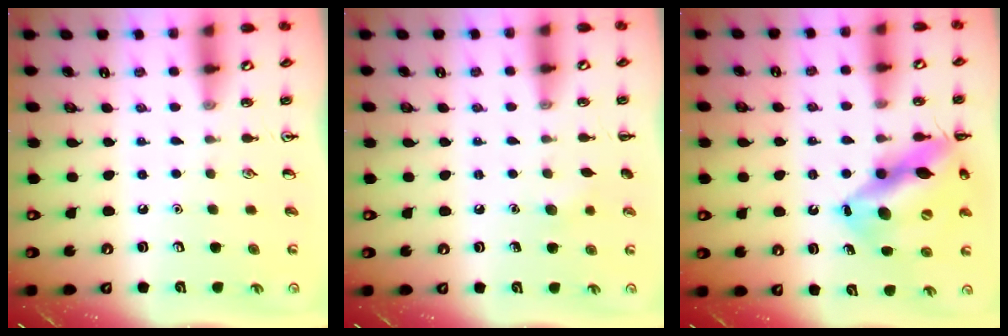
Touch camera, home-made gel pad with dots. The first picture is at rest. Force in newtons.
{"total": 4.7, "press": 4.5, "slide": 1.2}
{"total": 17.6, "press": 17.3, "slide": 3.1}